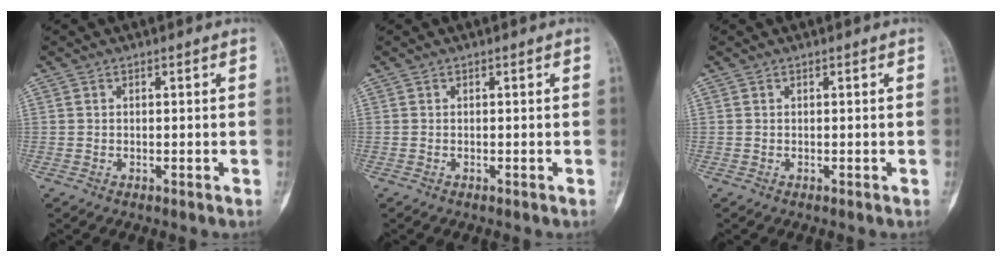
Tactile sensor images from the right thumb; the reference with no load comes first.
{"total": 0.0}
{"total": 0.0}